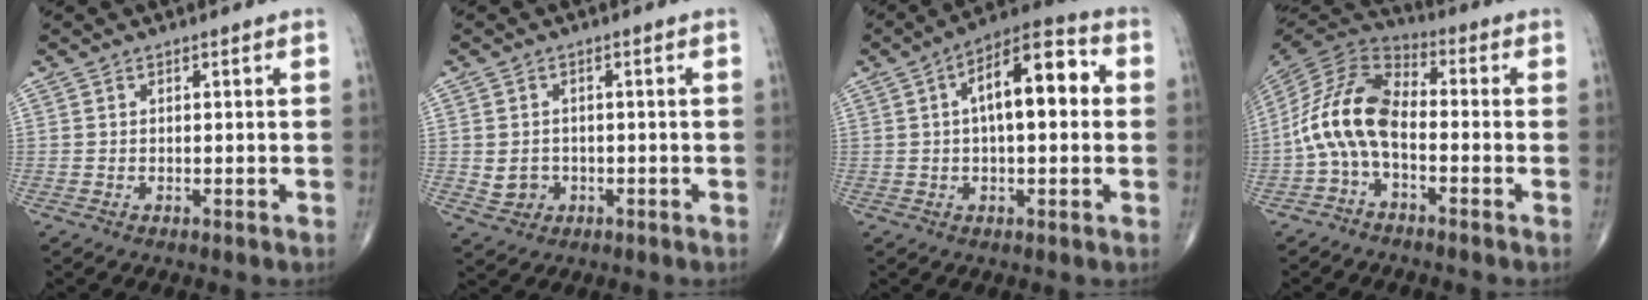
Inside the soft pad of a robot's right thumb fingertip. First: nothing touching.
{"total": 3.4, "force": [-0.5, 3.1, 1.2], "torque": [-0.006, 0.003, 0.000]}
{"total": 13.1, "force": [2.1, 5.6, 11.7], "torque": [-0.167, 0.028, 0.022]}
{"total": 12.4, "force": [-2.6, 6.8, 10.1], "torque": [-0.198, 0.048, -0.063]}